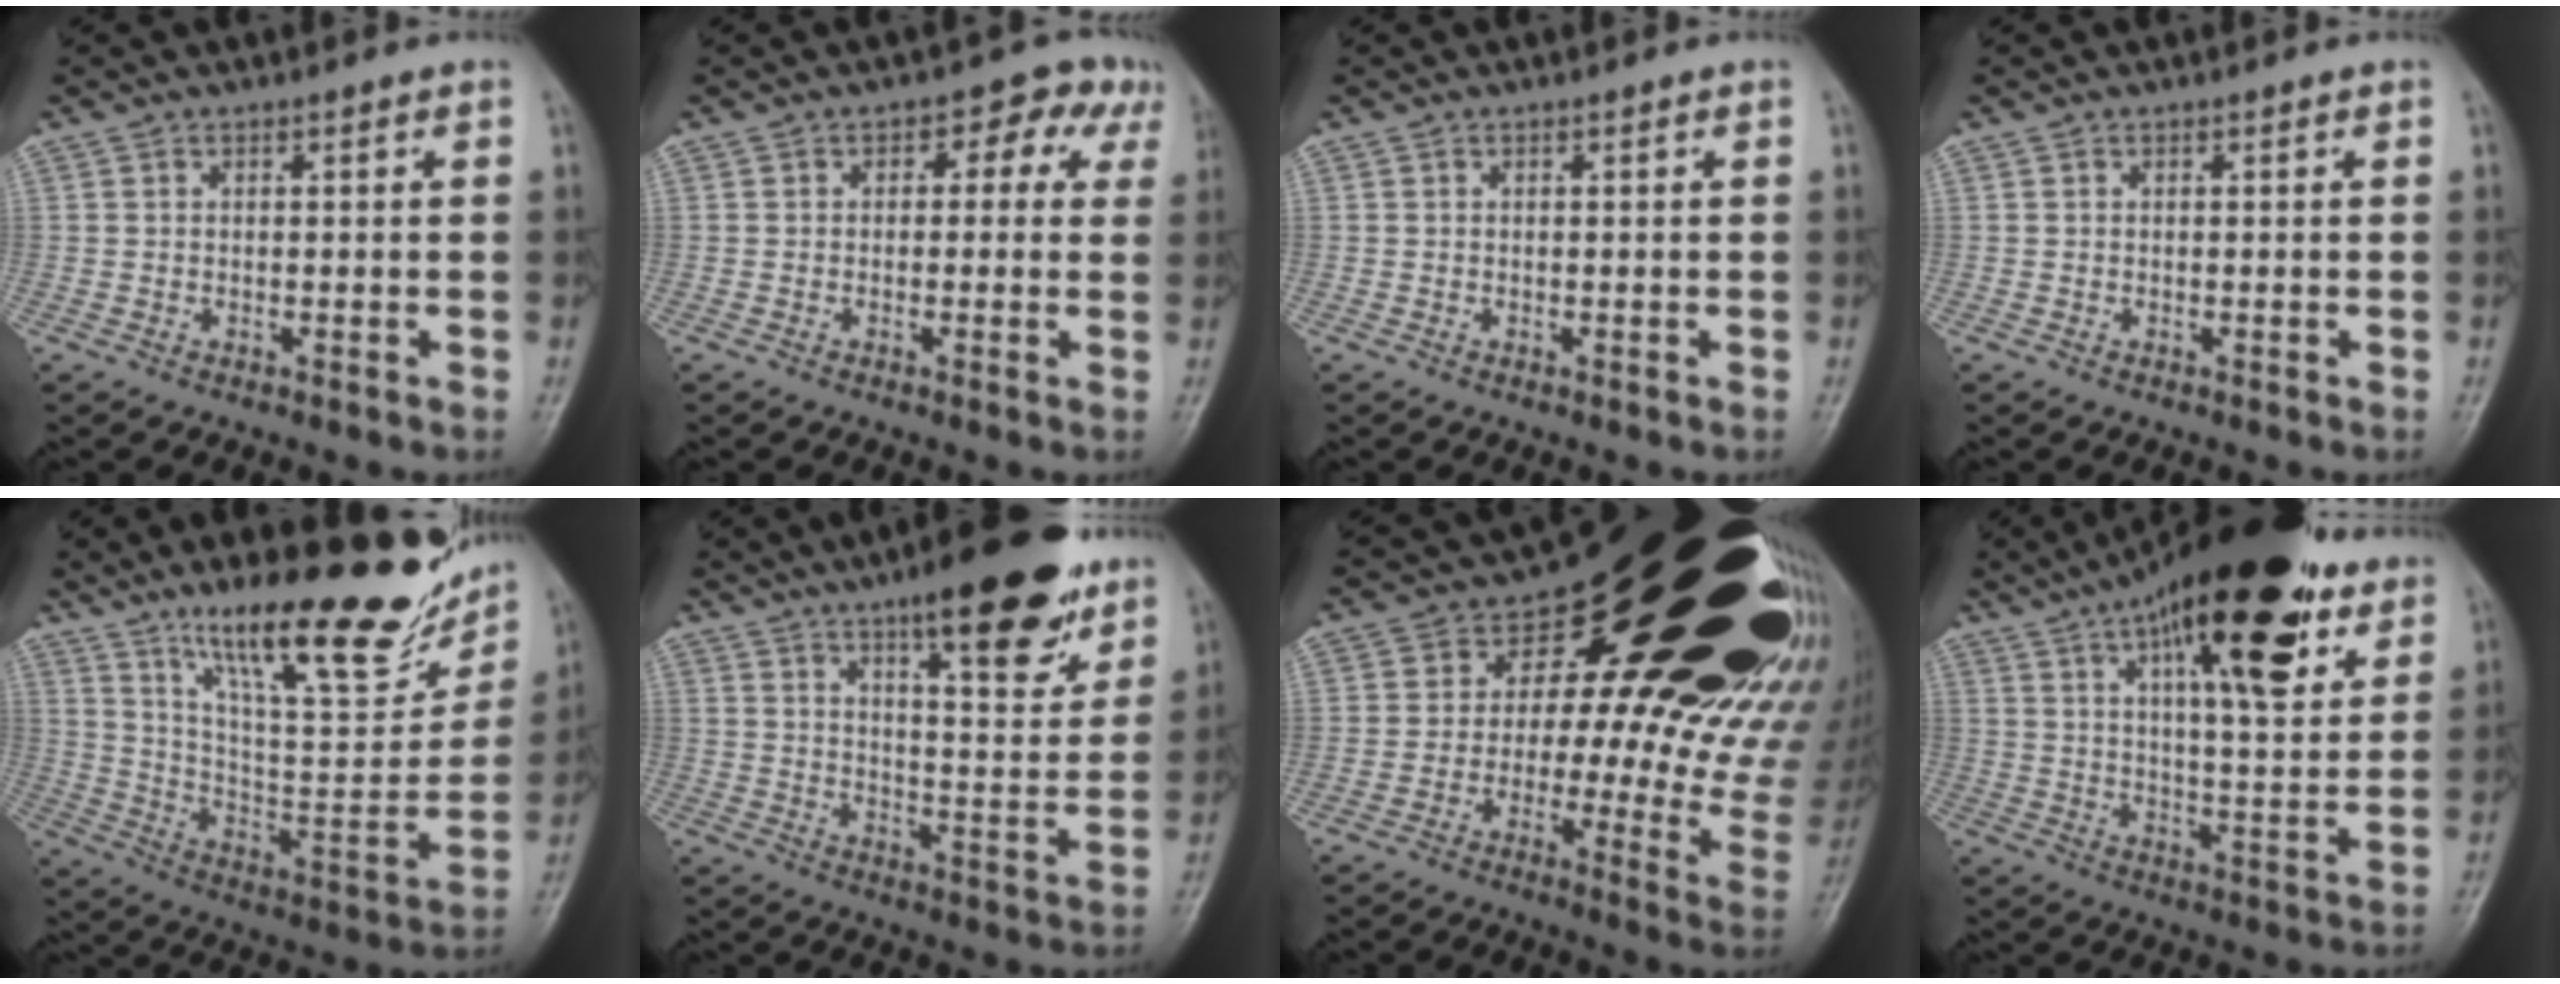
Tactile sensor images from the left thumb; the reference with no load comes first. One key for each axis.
{"total": 5.5, "fx": 1.6, "fy": 3.9, "fz": 3.5, "tx": 0.009, "ty": 0.013, "tz": 0.002}
{"total": 0.0}
{"total": 0.0}
{"total": 27.4, "fx": 18.2, "fy": 7.5, "fz": 19.0, "tx": -0.244, "ty": -0.077, "tz": 0.294}
{"total": 18.7, "fx": 12.0, "fy": 5.5, "fz": 13.3, "tx": -0.149, "ty": -0.059, "tz": 0.177}
{"total": 31.7, "fx": 13.4, "fy": 14.6, "fz": 24.7, "tx": -0.203, "ty": -0.020, "tz": 0.181}
{"total": 24.8, "fx": 13.3, "fy": 8.4, "fz": 19.2, "tx": -0.275, "ty": -0.023, "tz": 0.204}